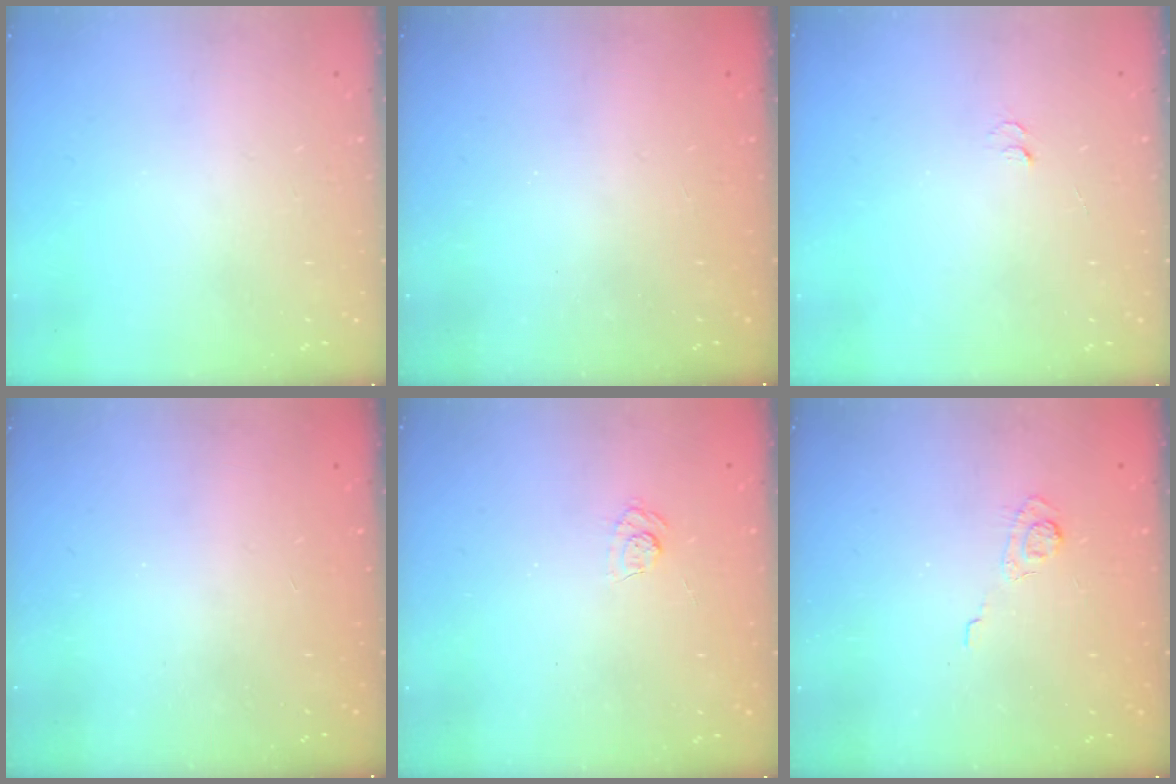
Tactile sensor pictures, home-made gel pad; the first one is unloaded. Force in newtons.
{"total": 2.5, "press": 2.3, "slide": 0.8}
{"total": 2.9, "press": 2.9, "slide": 0.3}
{"total": 2.3, "press": 2.2, "slide": 0.7}
{"total": 4.5, "press": 4.3, "slide": 1.4}
{"total": 3.2, "press": 2.8, "slide": 1.6}